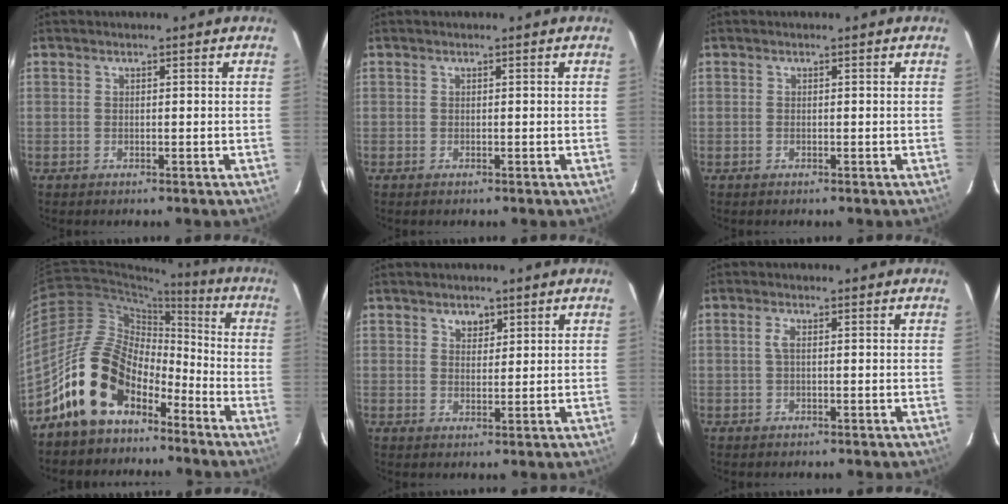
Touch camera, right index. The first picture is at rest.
{"total": 0.0}
{"total": 0.0}
{"total": 15.2, "force": [-9.4, 8.9, 8.0], "torque": [-0.152, 0.020, -0.165]}
{"total": 2.5, "force": [1.5, 1.8, 0.8], "torque": [-0.007, 0.003, 0.026]}
{"total": 1.5, "force": [0.1, 0.3, 1.4], "torque": [-0.030, 0.004, -0.002]}